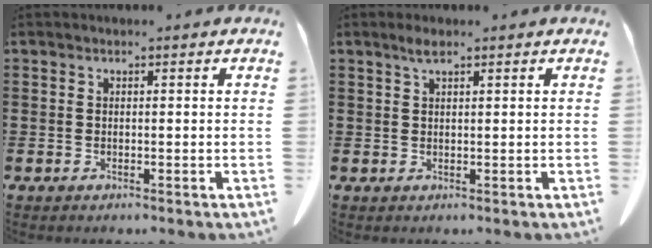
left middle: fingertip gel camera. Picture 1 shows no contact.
{"total": 1.7, "force": [1.0, 0.3, 1.3], "torque": [-0.028, 0.001, 0.017]}